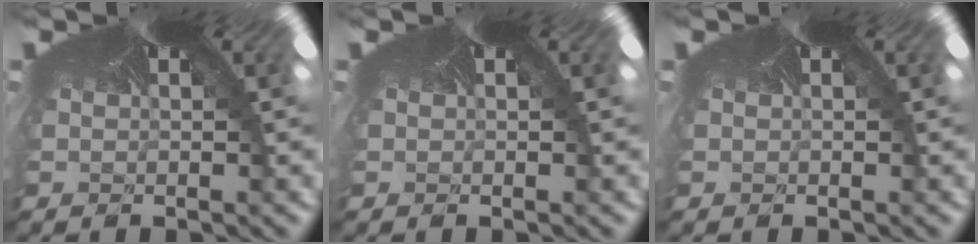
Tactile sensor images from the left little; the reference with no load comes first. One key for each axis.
{"total": 0.0}
{"total": 0.0}